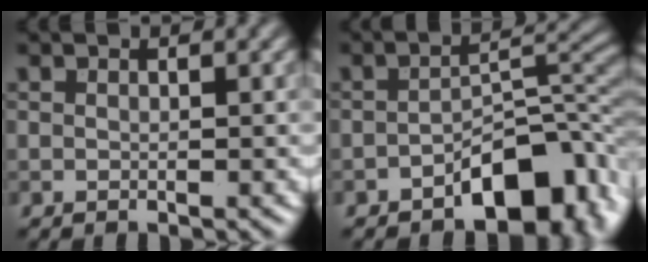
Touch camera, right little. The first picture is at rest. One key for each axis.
{"total": 6.9, "fx": -3.6, "fy": 3.4, "fz": 4.8, "tx": -0.054, "ty": 0.011, "tz": -0.063}